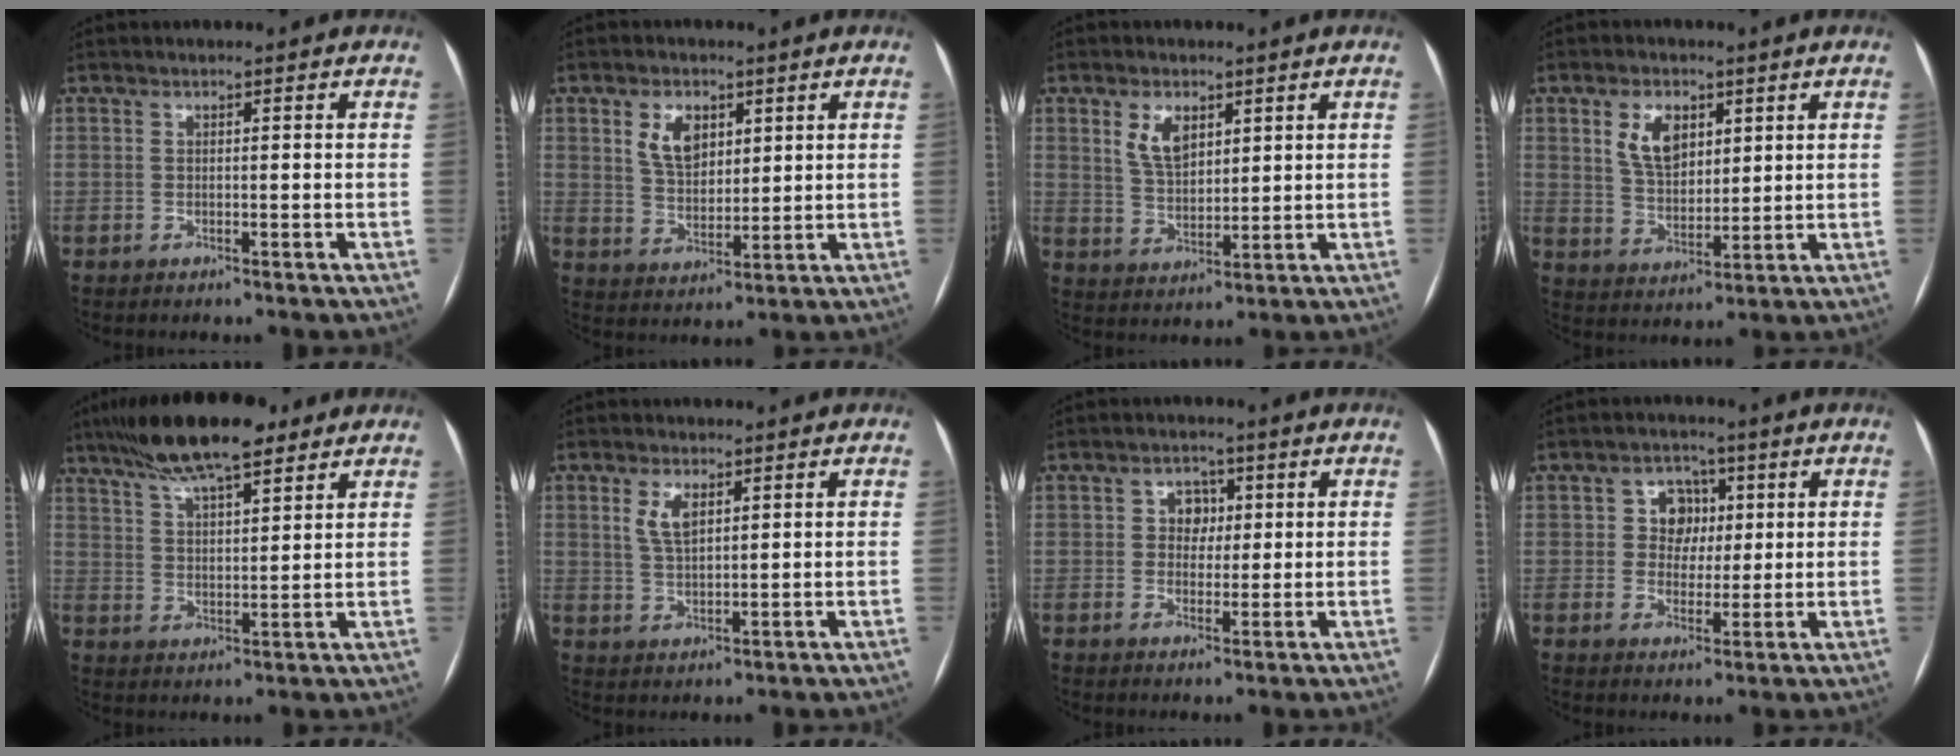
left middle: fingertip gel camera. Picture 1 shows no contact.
{"total": 6.4, "force": [2.9, 3.9, 4.2], "torque": [-0.080, 0.009, 0.060]}
{"total": 5.7, "force": [2.8, 3.1, 3.9], "torque": [-0.077, 0.005, 0.060]}
{"total": 7.1, "force": [3.1, 4.2, 4.8], "torque": [-0.093, 0.010, 0.066]}
{"total": 14.0, "force": [10.3, 3.0, 8.9], "torque": [-0.161, 0.025, 0.177]}
{"total": 4.0, "force": [1.8, 1.7, 3.2], "torque": [-0.066, 0.002, 0.039]}
{"total": 3.5, "force": [0.8, 2.8, 1.9], "torque": [-0.024, 0.008, 0.012]}
{"total": 5.0, "force": [1.2, 4.4, 2.0], "torque": [-0.026, 0.015, 0.022]}